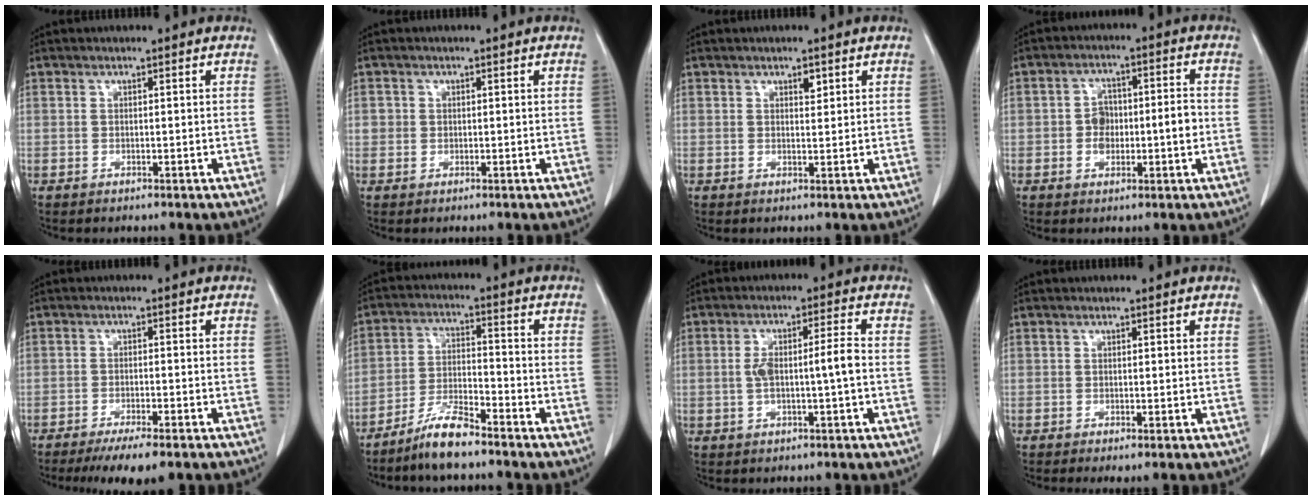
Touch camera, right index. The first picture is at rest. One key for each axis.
{"total": 1.4, "fx": 0.1, "fy": 1.4, "fz": 0.2, "tx": 0.007, "ty": 0.004, "tz": 0.000}
{"total": 1.4, "fx": 0.9, "fy": 0.6, "fz": 0.9, "tx": -0.013, "ty": -0.004, "tz": 0.013}
{"total": 5.2, "fx": -0.4, "fy": 4.4, "fz": 2.8, "tx": -0.030, "ty": 0.021, "tz": -0.002}
{"total": 8.2, "fx": -6.4, "fy": 1.1, "fz": 5.1, "tx": -0.067, "ty": -0.014, "tz": -0.094}
{"total": 6.9, "fx": -5.7, "fy": 0.9, "fz": 3.8, "tx": -0.081, "ty": -0.013, "tz": -0.111}
{"total": 5.7, "fx": -0.5, "fy": 0.5, "fz": 5.7, "tx": -0.112, "ty": 0.017, "tz": -0.005}
{"total": 1.2, "fx": -0.6, "fy": 0.1, "fz": 1.0, "tx": -0.017, "ty": -0.004, "tz": -0.008}